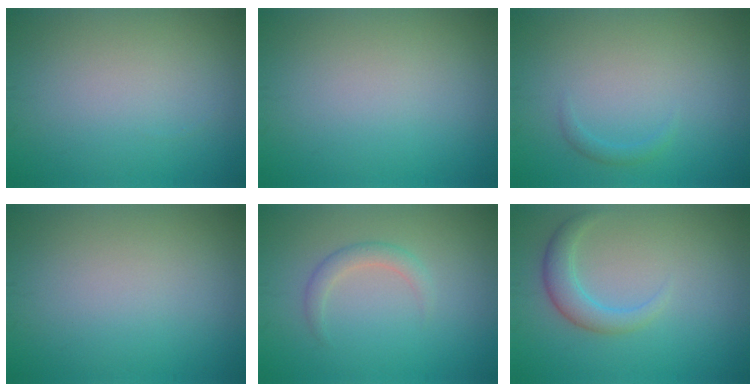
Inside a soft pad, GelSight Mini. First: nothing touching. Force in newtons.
{"total": 0.0}
{"total": 0.8, "press": 0.8, "slide": 0.1}
{"total": 0.0}
{"total": 1.8, "press": 1.7, "slide": 0.1}
{"total": 2.8, "press": 2.8, "slide": 0.2}